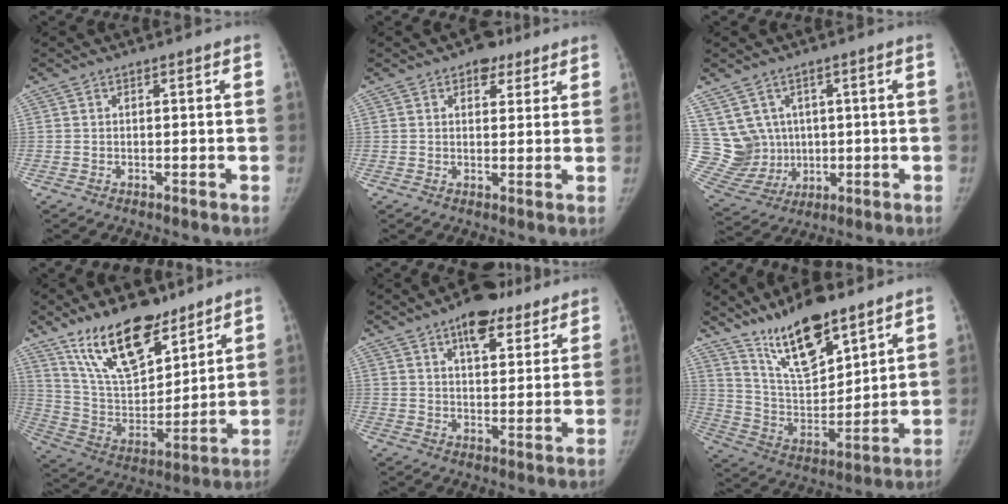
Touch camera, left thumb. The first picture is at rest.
{"total": 4.5, "force": [2.8, 3.0, 1.8], "torque": [0.007, -0.011, 0.036]}
{"total": 10.9, "force": [2.8, 10.0, 3.1], "torque": [-0.037, 0.009, 0.084]}
{"total": 19.5, "force": [13.6, 8.5, 11.0], "torque": [-0.142, -0.077, 0.250]}
{"total": 11.4, "force": [7.3, 5.3, 7.0], "torque": [-0.062, -0.028, 0.104]}
{"total": 16.8, "force": [12.0, 5.6, 10.3], "torque": [-0.139, -0.073, 0.225]}